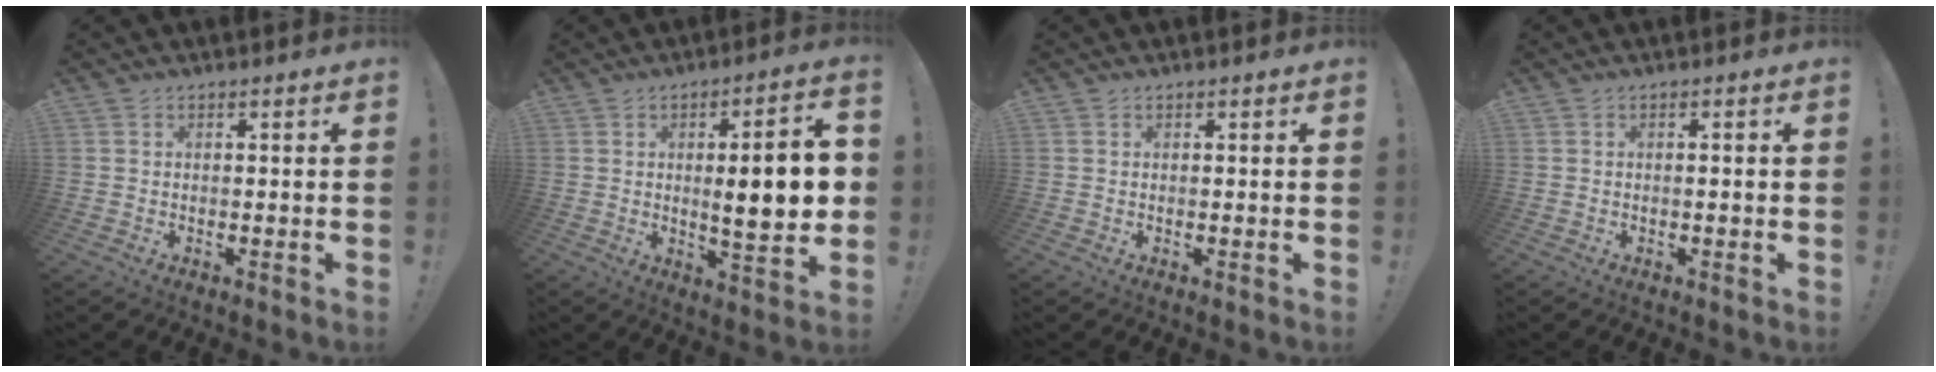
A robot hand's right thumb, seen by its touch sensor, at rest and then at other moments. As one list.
[{"total": 13.7, "force": [0.9, 3.1, 13.4], "torque": [-0.183, -0.009, 0.008]}, {"total": 0.0}, {"total": 0.7, "force": [-0.3, -0.1, 0.6], "torque": [-0.016, 0.002, -0.006]}]